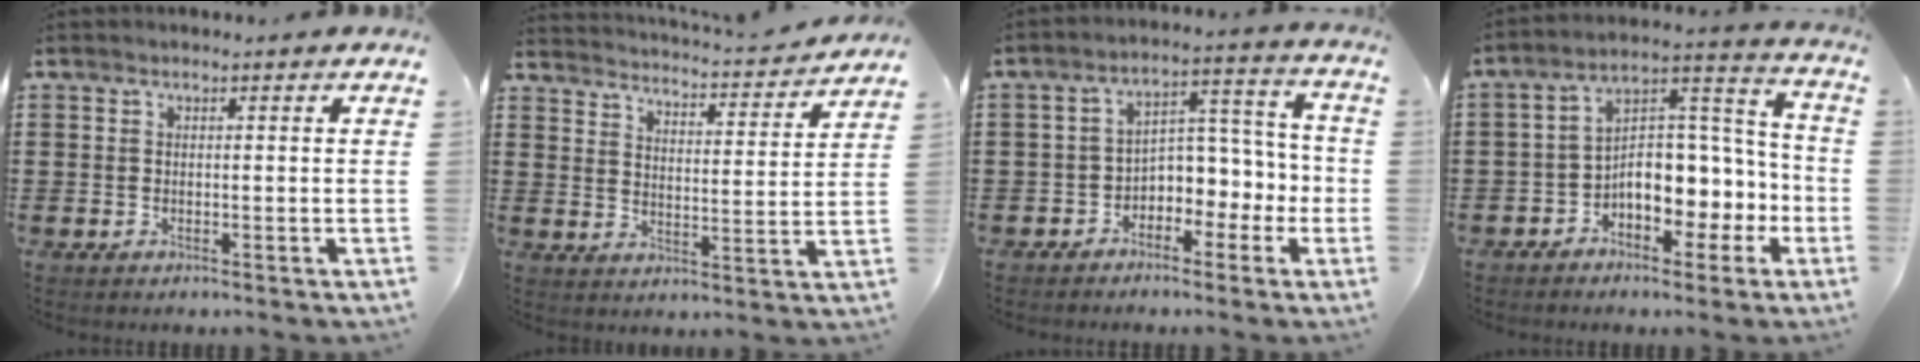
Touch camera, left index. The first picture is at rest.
{"total": 3.0, "force": [2.9, -0.5, 0.1], "torque": [-0.023, -0.034, 0.042]}
{"total": 5.0, "force": [-3.0, 3.8, 1.3], "torque": [-0.031, -0.002, -0.062]}
{"total": 8.0, "force": [-3.9, 5.4, 4.4], "torque": [-0.064, -0.001, -0.077]}